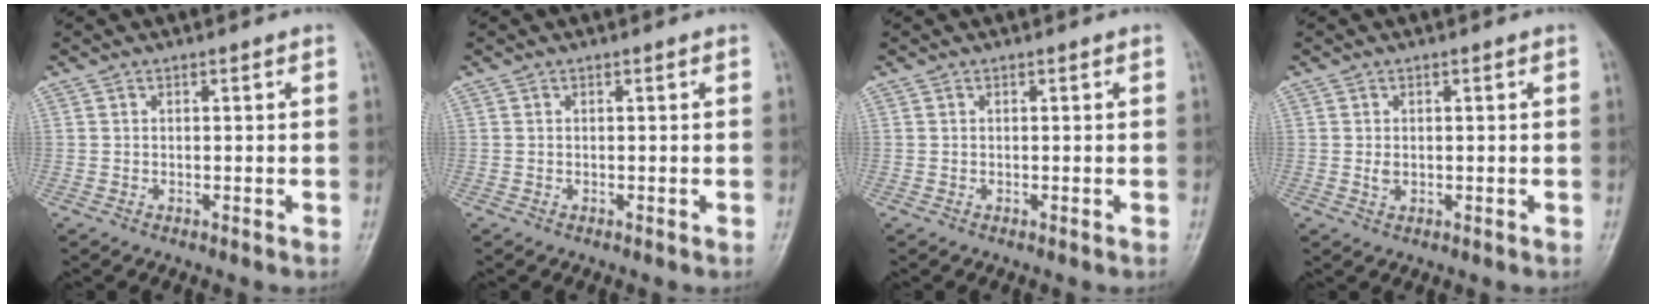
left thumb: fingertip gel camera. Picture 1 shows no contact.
{"total": 0.0}
{"total": 0.0}
{"total": 1.6, "force": [0.1, 1.1, 1.2], "torque": [-0.019, -0.002, 0.003]}